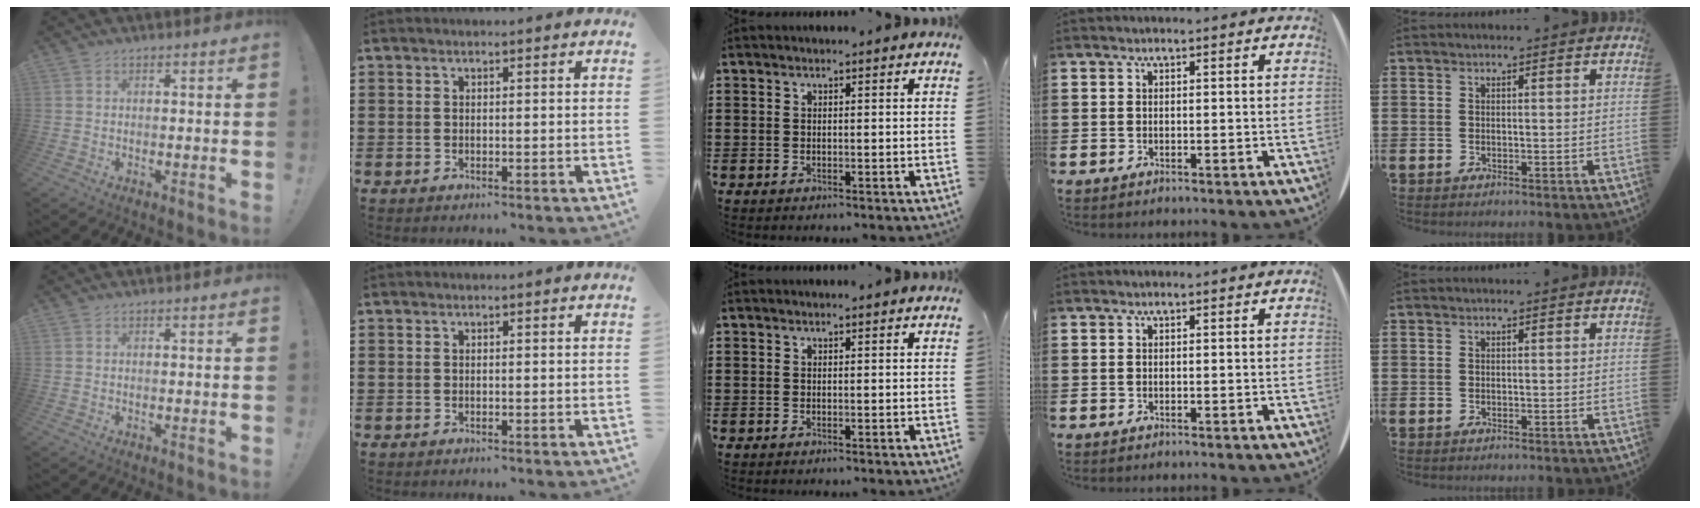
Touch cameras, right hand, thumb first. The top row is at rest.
{}